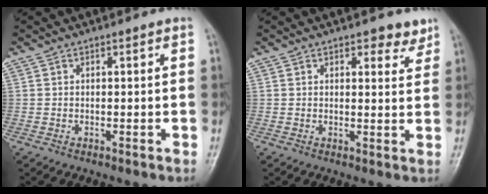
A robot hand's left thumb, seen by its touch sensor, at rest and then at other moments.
{"total": 4.0, "force": [2.8, 1.9, 2.0], "torque": [0.000, -0.015, 0.034]}